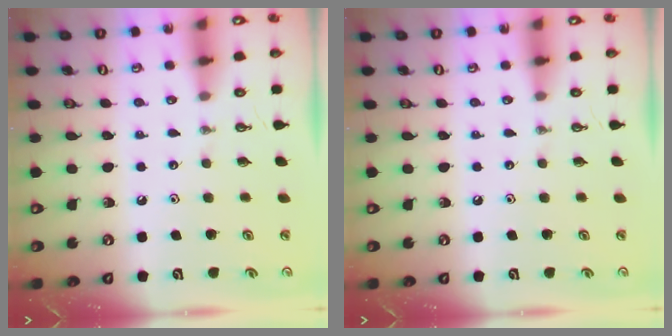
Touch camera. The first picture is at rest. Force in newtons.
{"total": 0.0}